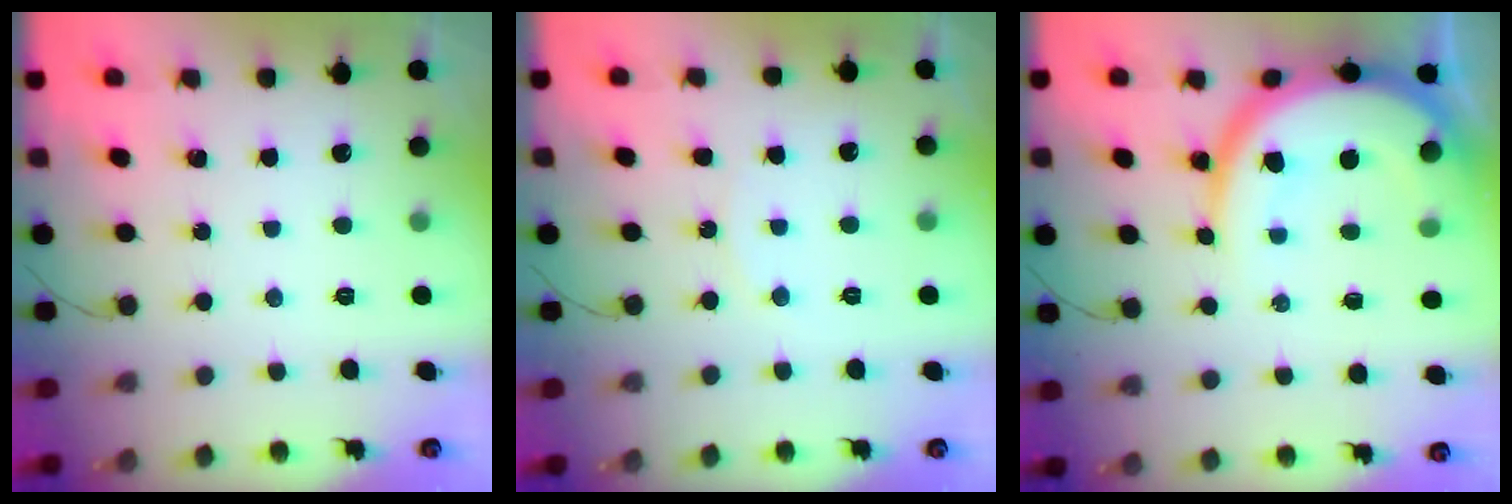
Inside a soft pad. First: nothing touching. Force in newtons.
{"total": 5.0, "press": 5.0, "slide": 0.6}
{"total": 16.2, "press": 16.1, "slide": 1.6}